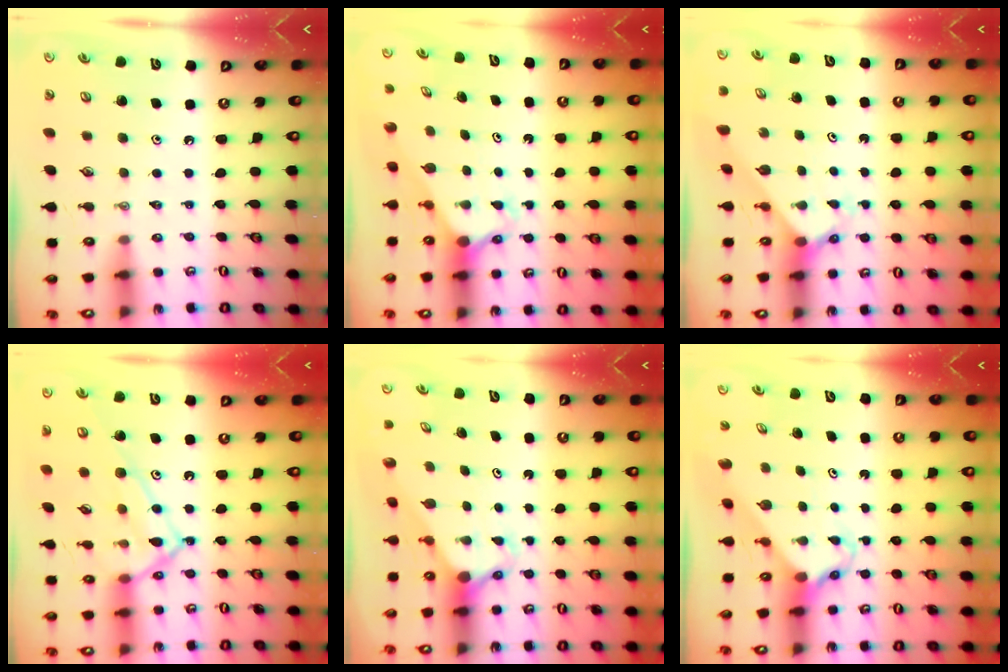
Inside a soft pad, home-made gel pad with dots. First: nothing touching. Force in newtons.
{"total": 2.6, "press": 2.6, "slide": 0.2}
{"total": 2.3, "press": 2.3, "slide": 0.2}
{"total": 14.1, "press": 14.1, "slide": 0.7}
{"total": 2.9, "press": 2.9, "slide": 0.3}
{"total": 2.7, "press": 2.7, "slide": 0.2}